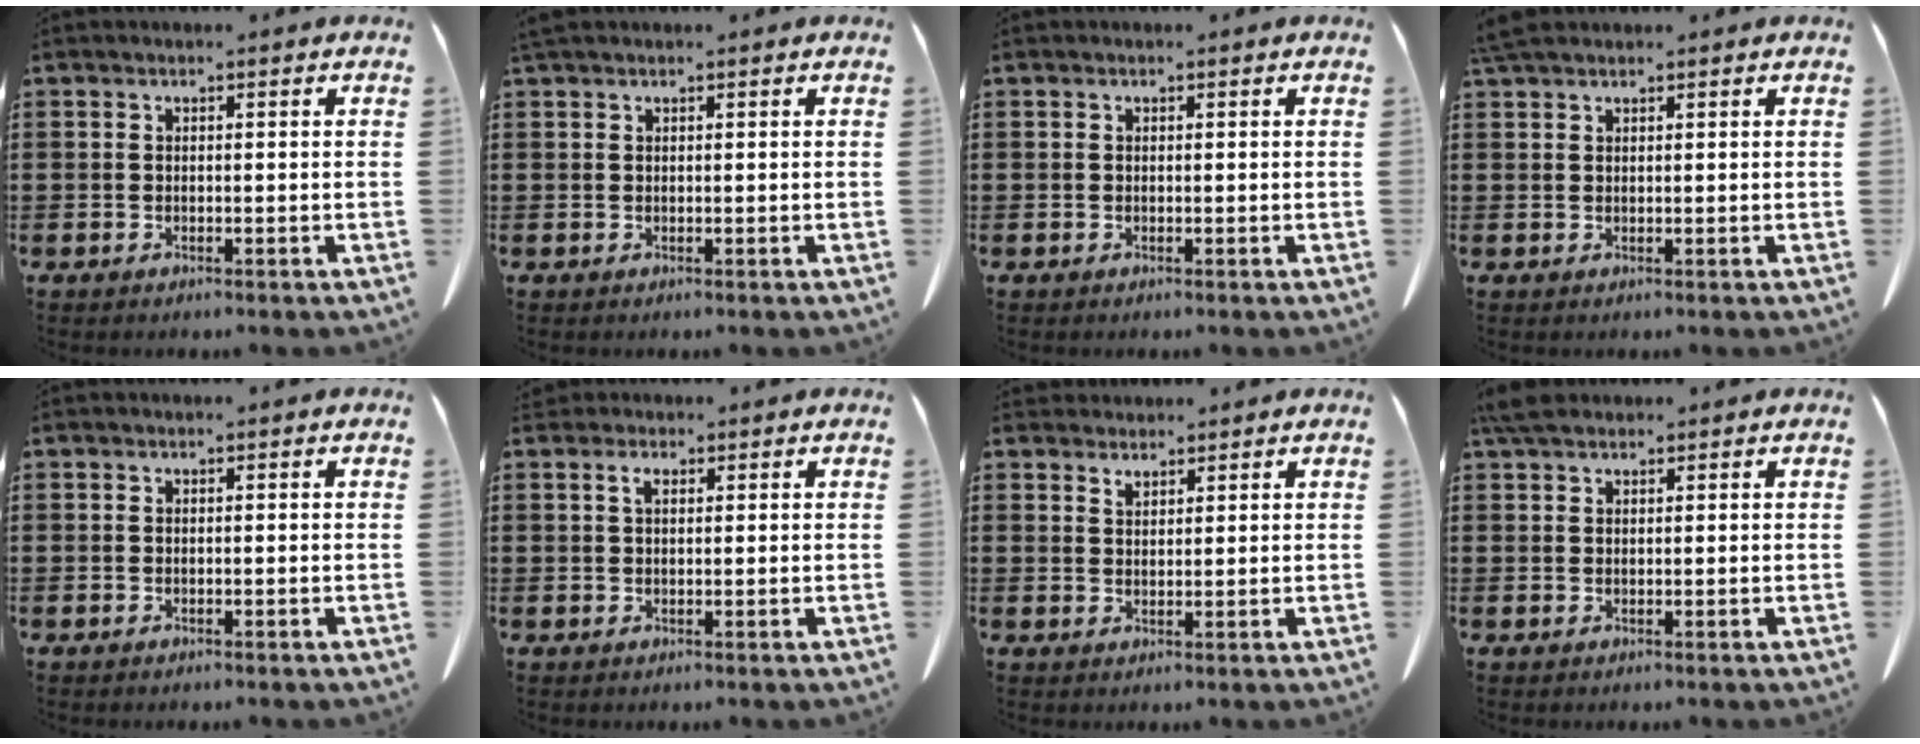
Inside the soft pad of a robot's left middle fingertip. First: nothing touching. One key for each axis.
{"total": 0.6, "fx": 0.5, "fy": 0.0, "fz": 0.3, "tx": -0.008, "ty": -0.001, "tz": 0.010}
{"total": 0.0}
{"total": 2.3, "fx": 1.9, "fy": 0.5, "fz": 1.2, "tx": -0.031, "ty": 0.002, "tz": 0.037}
{"total": 0.0}
{"total": 1.9, "fx": 0.9, "fy": 1.0, "fz": 1.3, "tx": -0.030, "ty": 0.005, "tz": 0.017}
{"total": 1.9, "fx": 1.8, "fy": 0.7, "fz": 0.3, "tx": -0.009, "ty": 0.002, "tz": 0.035}
{"total": 3.4, "fx": 2.5, "fy": 1.3, "fz": 1.9, "tx": -0.045, "ty": 0.006, "tz": 0.049}